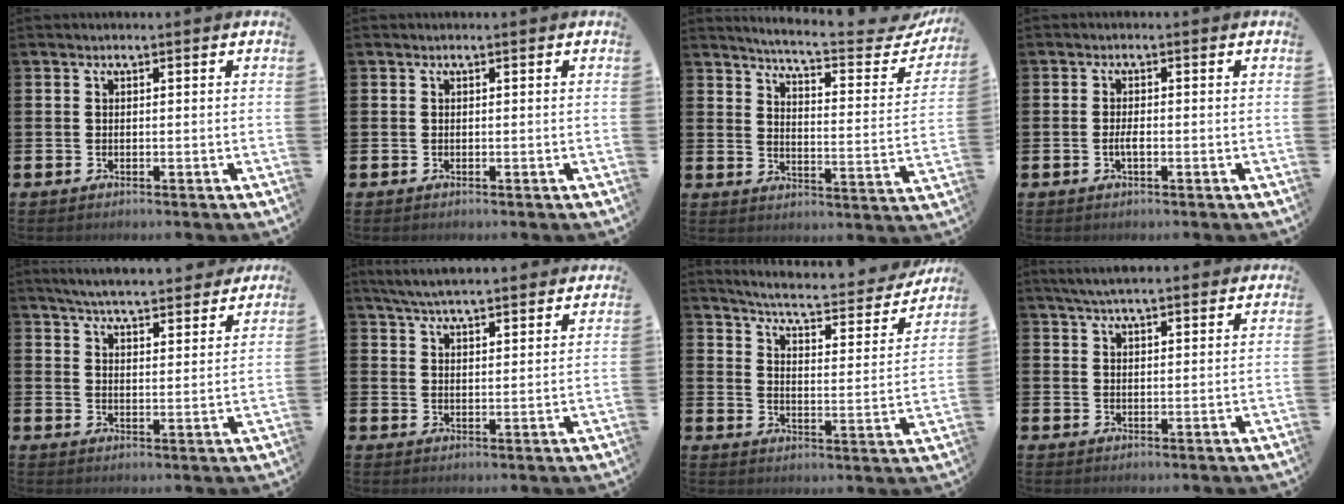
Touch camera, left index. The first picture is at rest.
{"total": 0.0}
{"total": 5.8, "force": [5.4, 0.1, 2.1], "torque": [-0.051, -0.050, 0.084]}
{"total": 1.5, "force": [-0.4, 0.5, 1.4], "torque": [-0.023, 0.000, -0.010]}
{"total": 6.0, "force": [5.9, 0.3, 1.1], "torque": [-0.038, -0.038, 0.104]}
{"total": 5.9, "force": [5.7, 0.3, 1.3], "torque": [-0.050, -0.026, 0.104]}
{"total": 5.4, "force": [5.0, 0.6, 1.9], "torque": [-0.057, -0.044, 0.077]}
{"total": 4.7, "force": [4.5, 0.5, 1.4], "torque": [-0.038, -0.012, 0.083]}